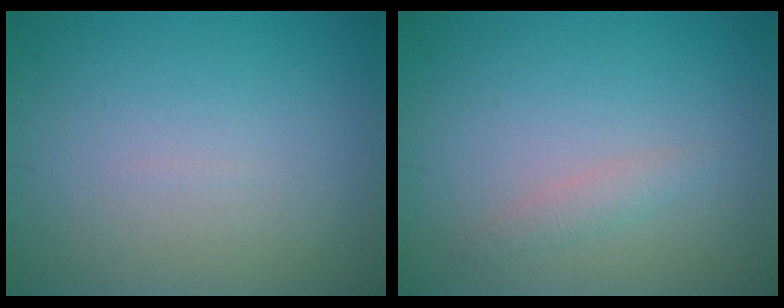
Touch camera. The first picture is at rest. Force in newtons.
{"total": 1.2, "press": 1.2, "slide": 0.0}